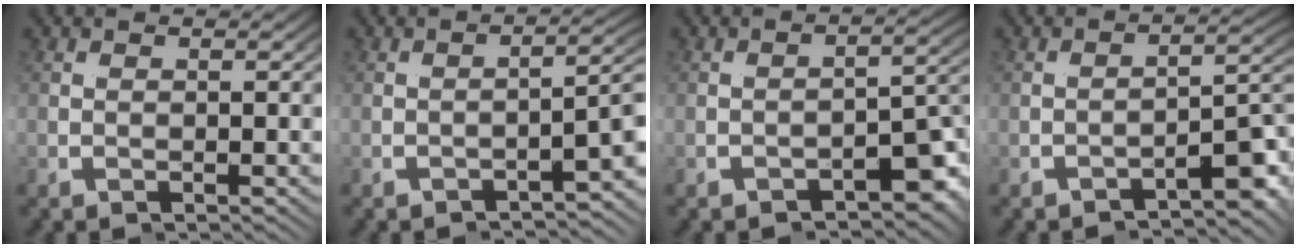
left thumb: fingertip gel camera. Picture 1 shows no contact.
{"total": 3.5, "force": [-2.0, -0.8, 2.8], "torque": [-0.049, 0.007, -0.024]}
{"total": 4.9, "force": [-2.3, 1.4, 4.0], "torque": [-0.071, -0.012, -0.023]}
{"total": 4.0, "force": [-2.2, -0.6, 3.3], "torque": [-0.053, 0.009, -0.029]}